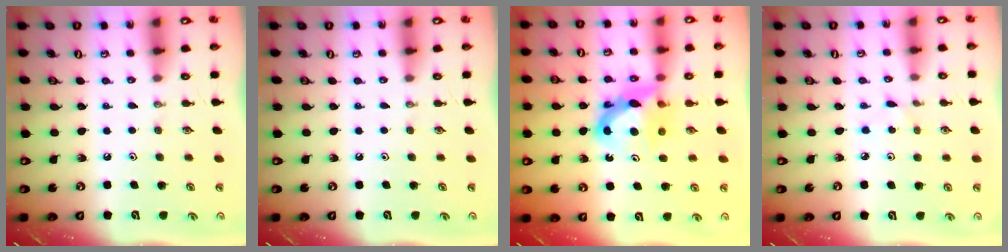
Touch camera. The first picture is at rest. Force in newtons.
{"total": 0.0}
{"total": 8.4, "press": 8.3, "slide": 0.4}
{"total": 1.0, "press": 1.0, "slide": 0.1}